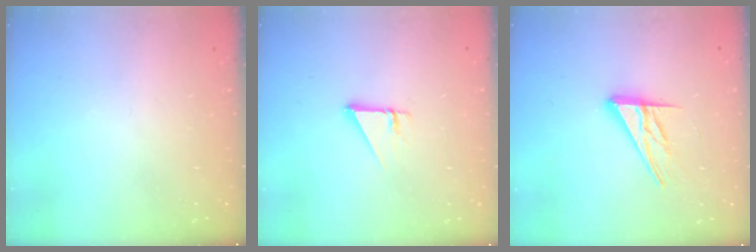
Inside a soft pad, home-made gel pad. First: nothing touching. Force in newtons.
{"total": 2.7, "press": 2.7, "slide": 0.1}
{"total": 12.6, "press": 12.5, "slide": 1.1}